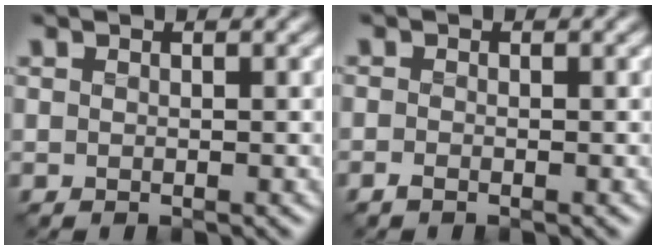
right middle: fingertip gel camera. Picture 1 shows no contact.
{"total": 1.0, "force": [-0.8, 0.4, 0.4], "torque": [-0.007, -0.005, -0.019]}